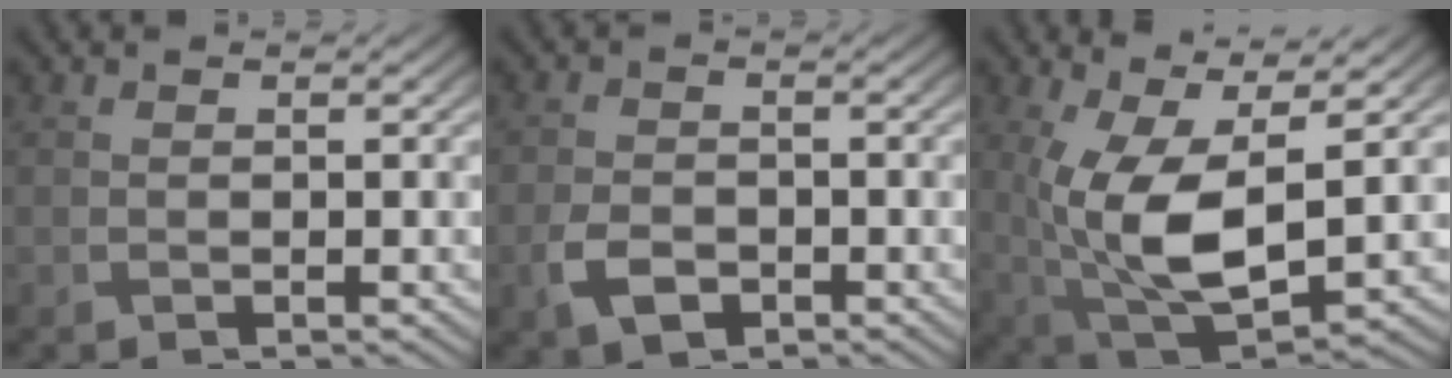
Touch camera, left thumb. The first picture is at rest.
{"total": 4.0, "force": [-1.9, 2.4, 2.4], "torque": [-0.059, -0.004, -0.043]}
{"total": 10.9, "force": [1.0, 4.5, 9.9], "torque": [-0.229, -0.010, 0.024]}